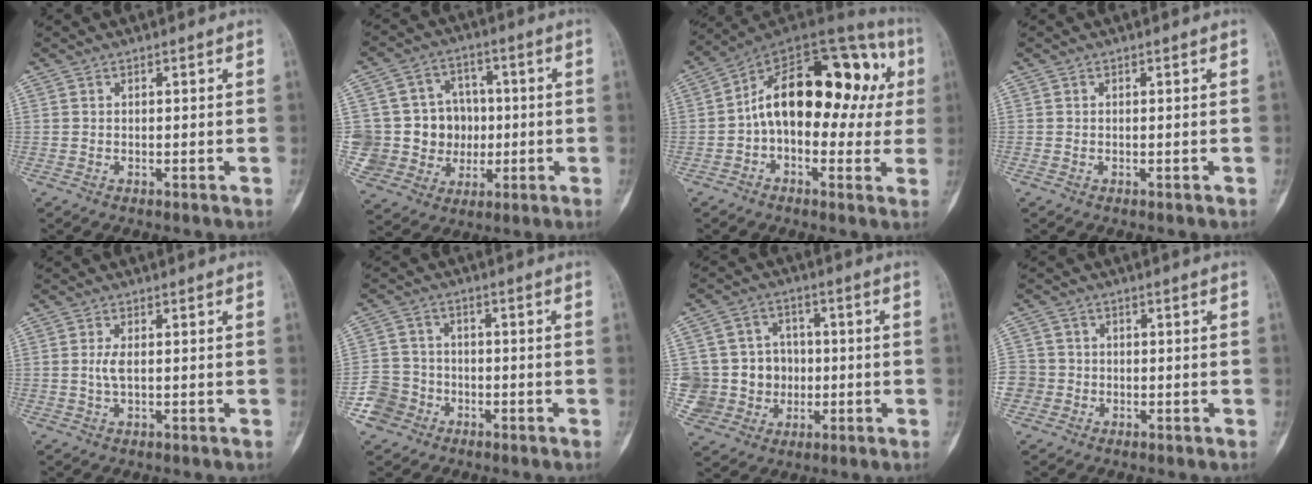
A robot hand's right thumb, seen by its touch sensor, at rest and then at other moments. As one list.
[{"total": 13.9, "force": [0.2, 12.8, 5.5], "torque": [-0.053, 0.023, 0.023]}, {"total": 23.6, "force": [1.9, 13.5, 19.3], "torque": [-0.241, 0.055, 0.017]}, {"total": 0.0}, {"total": 2.2, "force": [0.2, 0.8, 2.1], "torque": [-0.050, -0.002, 0.006]}, {"total": 6.5, "force": [-3.2, 5.6, 0.8], "torque": [0.010, 0.023, -0.061]}, {"total": 11.9, "force": [-0.5, 11.4, 3.5], "torque": [-0.032, 0.024, 0.004]}, {"total": 5.9, "force": [-1.5, 5.6, 1.0], "torque": [-0.016, 0.015, -0.029]}]